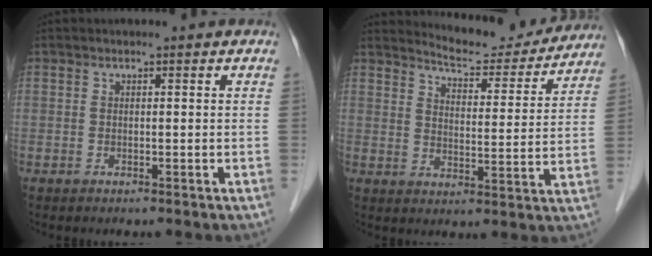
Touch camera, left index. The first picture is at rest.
{"total": 12.7, "force": [12.4, 2.0, 2.2], "torque": [-0.028, -0.019, 0.160]}